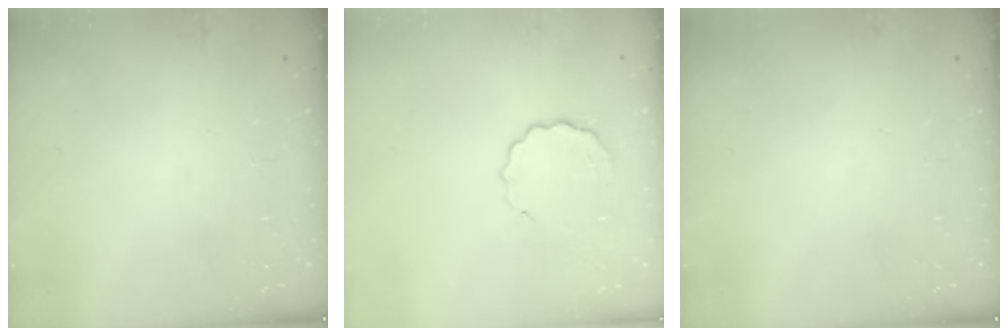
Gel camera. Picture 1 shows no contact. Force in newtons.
{"total": 5.9, "press": 5.7, "slide": 1.3}
{"total": 0.0}